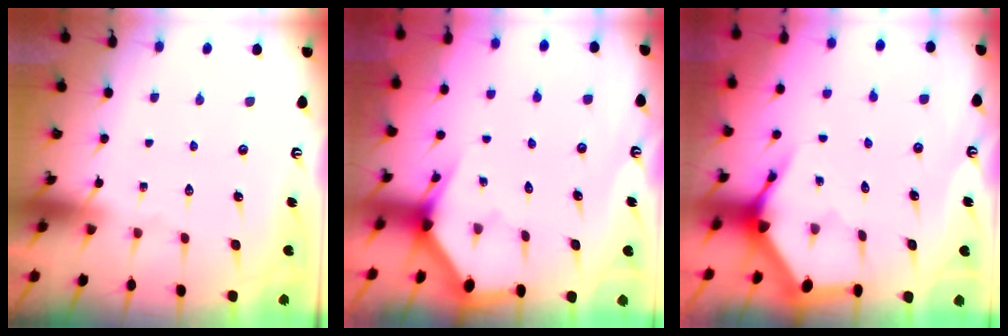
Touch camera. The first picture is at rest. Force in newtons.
{"total": 2.9, "press": 2.9, "slide": 0.1}
{"total": 3.8, "press": 3.8, "slide": 0.5}